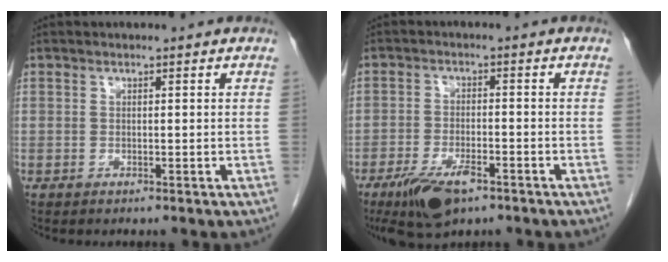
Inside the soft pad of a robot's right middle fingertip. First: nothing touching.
{"total": 8.0, "force": [-5.1, 2.5, 5.6], "torque": [-0.106, -0.012, -0.084]}